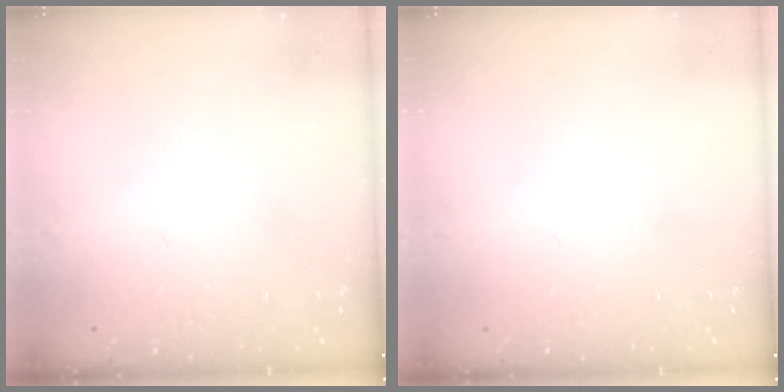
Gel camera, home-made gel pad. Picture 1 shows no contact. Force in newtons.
{"total": 0.0}